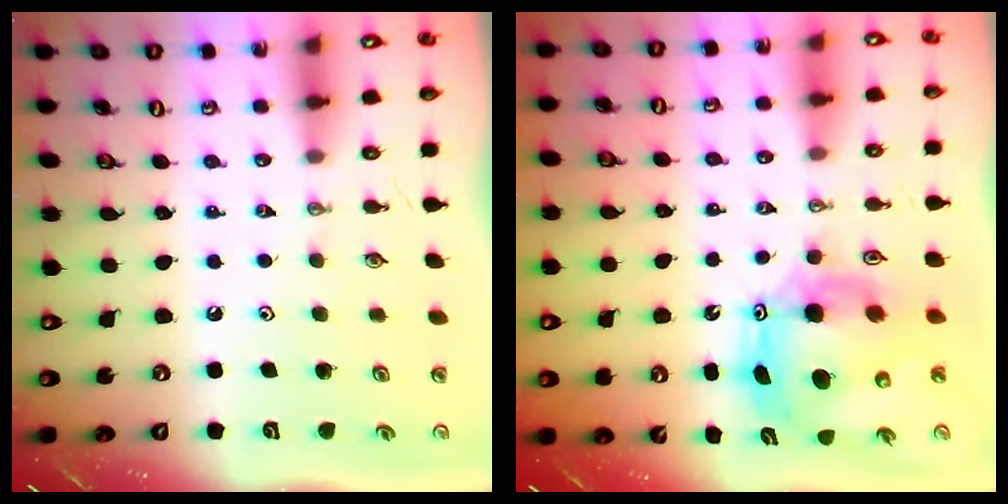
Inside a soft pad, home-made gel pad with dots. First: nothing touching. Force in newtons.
{"total": 11.9, "press": 11.8, "slide": 0.9}